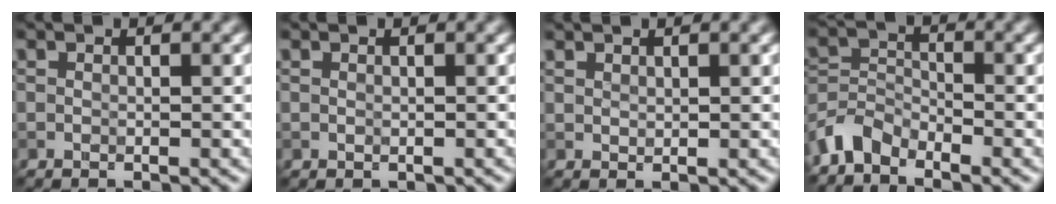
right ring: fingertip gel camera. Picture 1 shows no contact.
{"total": 0.0}
{"total": 0.9, "force": [0.8, 0.2, 0.1], "torque": [-0.003, 0.003, 0.015]}
{"total": 3.3, "force": [-2.9, 1.3, 0.7], "torque": [-0.011, 0.003, -0.071]}